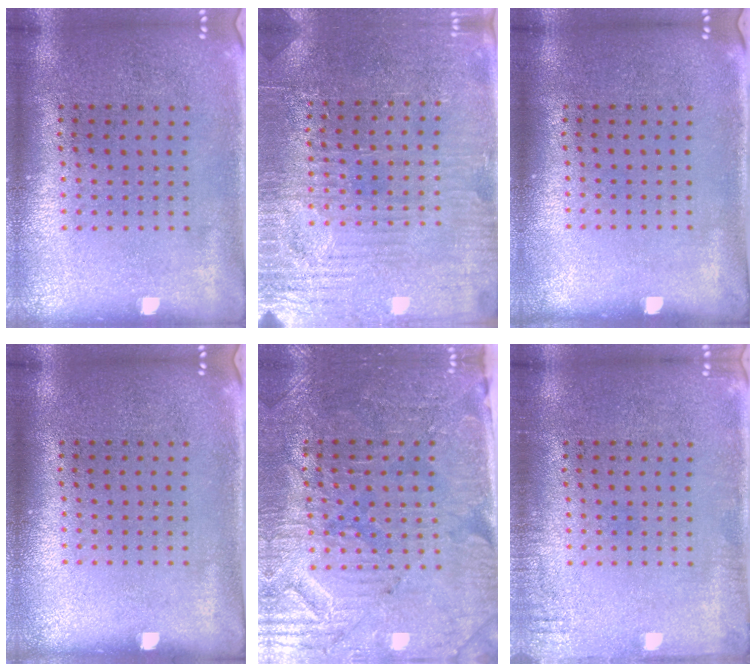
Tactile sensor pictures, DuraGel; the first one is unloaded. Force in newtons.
{"total": 3.4, "press": 3.4, "slide": 0.5}
{"total": 0.0}
{"total": 0.0}
{"total": 3.8, "press": 3.5, "slide": 1.3}
{"total": 1.4, "press": 1.4, "slide": 0.1}